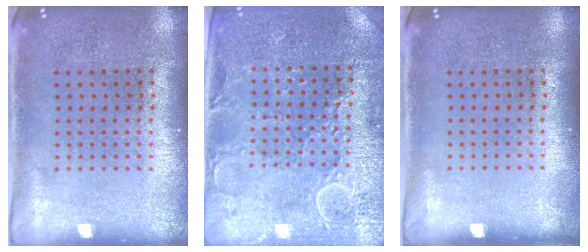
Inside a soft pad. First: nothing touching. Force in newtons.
{"total": 3.2, "press": 3.2, "slide": 0.5}
{"total": 0.0}